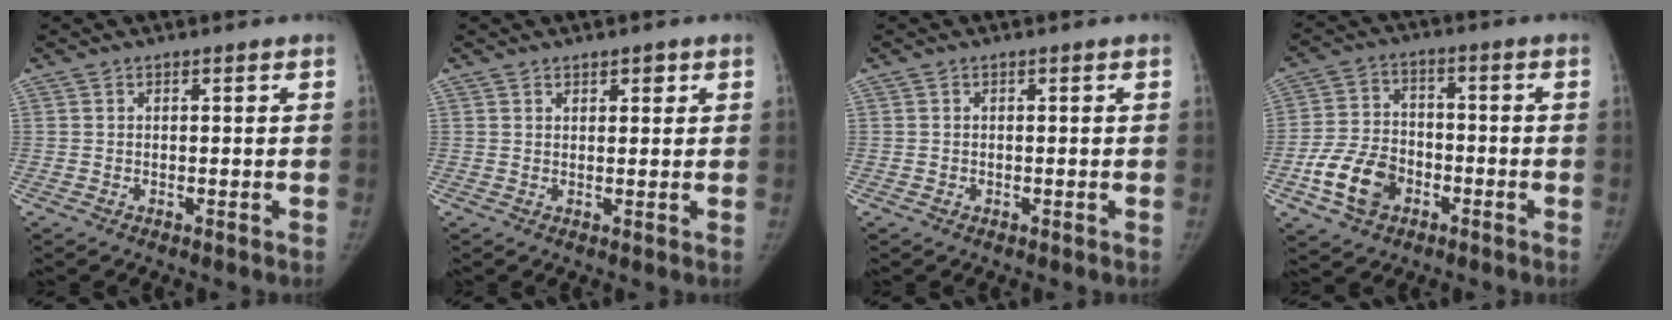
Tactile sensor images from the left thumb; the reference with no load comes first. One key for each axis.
{"total": 1.9, "fx": 1.2, "fy": 1.1, "fz": 1.0, "tx": 0.000, "ty": -0.005, "tz": 0.016}
{"total": 0.5, "fx": -0.1, "fy": 0.5, "fz": 0.1, "tx": 0.000, "ty": 0.003, "tz": -0.002}
{"total": 11.1, "fx": -4.6, "fy": 8.0, "fz": 6.2, "tx": -0.102, "ty": 0.020, "tz": -0.085}